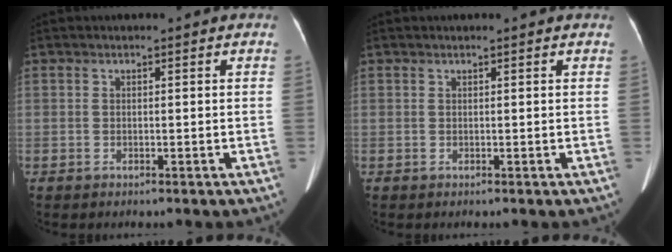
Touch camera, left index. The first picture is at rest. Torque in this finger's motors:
{"motor_torque": [0.05, -0.20, 0.06, 0.02]}